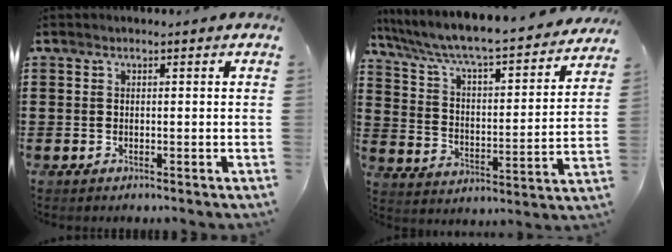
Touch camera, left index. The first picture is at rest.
{"total": 5.5, "force": [4.8, 0.3, 2.5], "torque": [-0.074, -0.046, 0.073]}